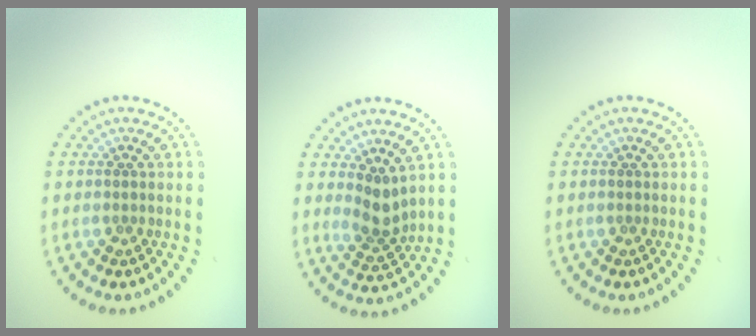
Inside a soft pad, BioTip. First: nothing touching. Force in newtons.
{"total": 2.5, "press": 1.9, "slide": 1.6}
{"total": 0.0}